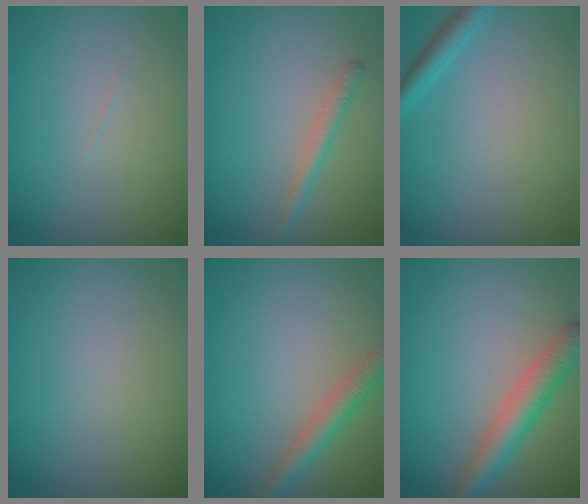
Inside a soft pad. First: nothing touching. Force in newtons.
{"total": 1.5, "press": 1.5, "slide": 0.1}
{"total": 2.0, "press": 2.0, "slide": 0.2}
{"total": 0.0}
{"total": 2.8, "press": 2.8, "slide": 0.1}
{"total": 4.2, "press": 4.2, "slide": 0.2}